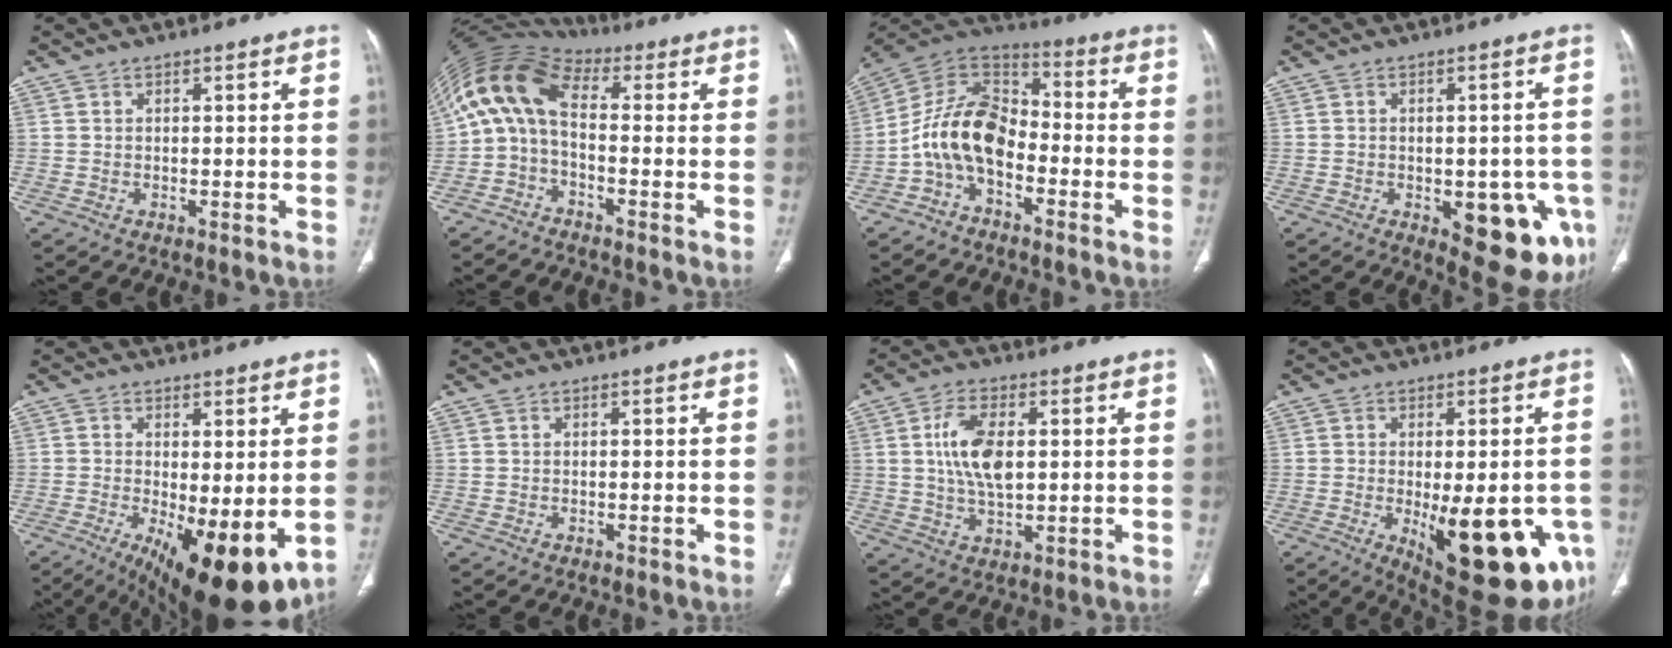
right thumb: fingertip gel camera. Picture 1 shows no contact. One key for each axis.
{"total": 10.8, "fx": -0.2, "fy": 5.7, "fz": 9.1, "tx": -0.175, "ty": 0.046, "tz": -0.021}
{"total": 12.8, "fx": -4.1, "fy": 8.0, "fz": 9.1, "tx": -0.156, "ty": 0.071, "tz": -0.091}
{"total": 14.5, "fx": -5.1, "fy": 6.9, "fz": 11.8, "tx": -0.109, "ty": 0.007, "tz": -0.045}
{"total": 15.0, "fx": -4.0, "fy": 5.3, "fz": 13.5, "tx": -0.188, "ty": -0.025, "tz": -0.040}
{"total": 0.0}
{"total": 9.6, "fx": 1.5, "fy": 4.9, "fz": 8.2, "tx": -0.157, "ty": -0.003, "tz": 0.031}
{"total": 21.4, "fx": -6.6, "fy": 8.5, "fz": 18.5, "tx": -0.185, "ty": -0.014, "tz": -0.063}